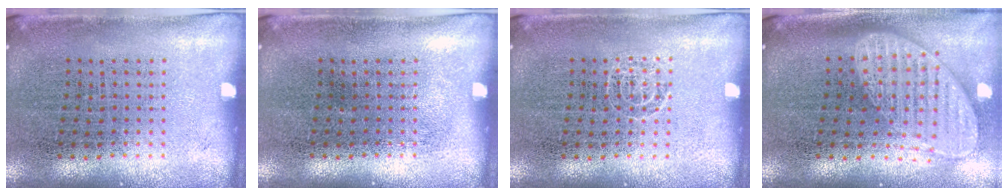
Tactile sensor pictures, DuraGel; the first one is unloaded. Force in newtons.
{"total": 0.0}
{"total": 1.0, "press": 1.0, "slide": 0.1}
{"total": 2.0, "press": 1.6, "slide": 1.1}